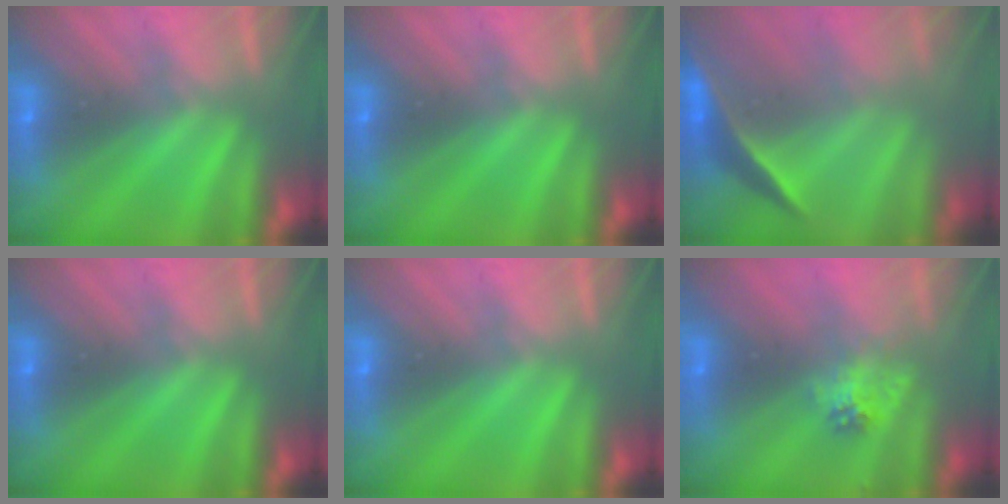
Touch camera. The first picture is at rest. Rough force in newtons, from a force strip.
{"total": 0.0}
{"total": 1.8}
{"total": 0.0}
{"total": 0.0}
{"total": 2.3}